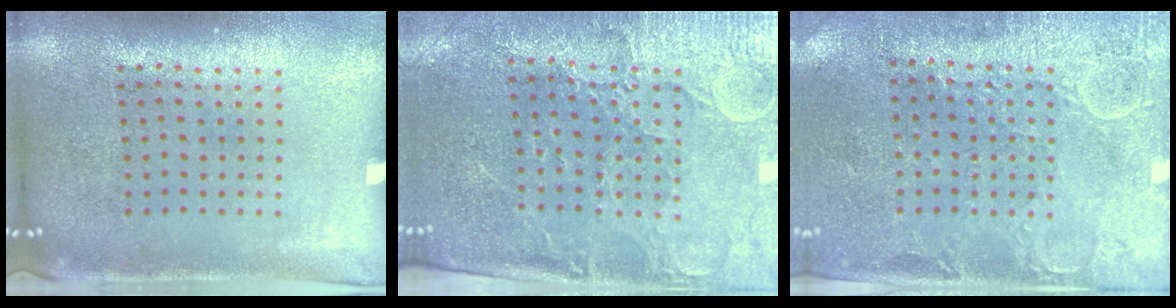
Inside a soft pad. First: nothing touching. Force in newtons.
{"total": 3.5, "press": 3.3, "slide": 1.2}
{"total": 2.9, "press": 2.6, "slide": 1.2}